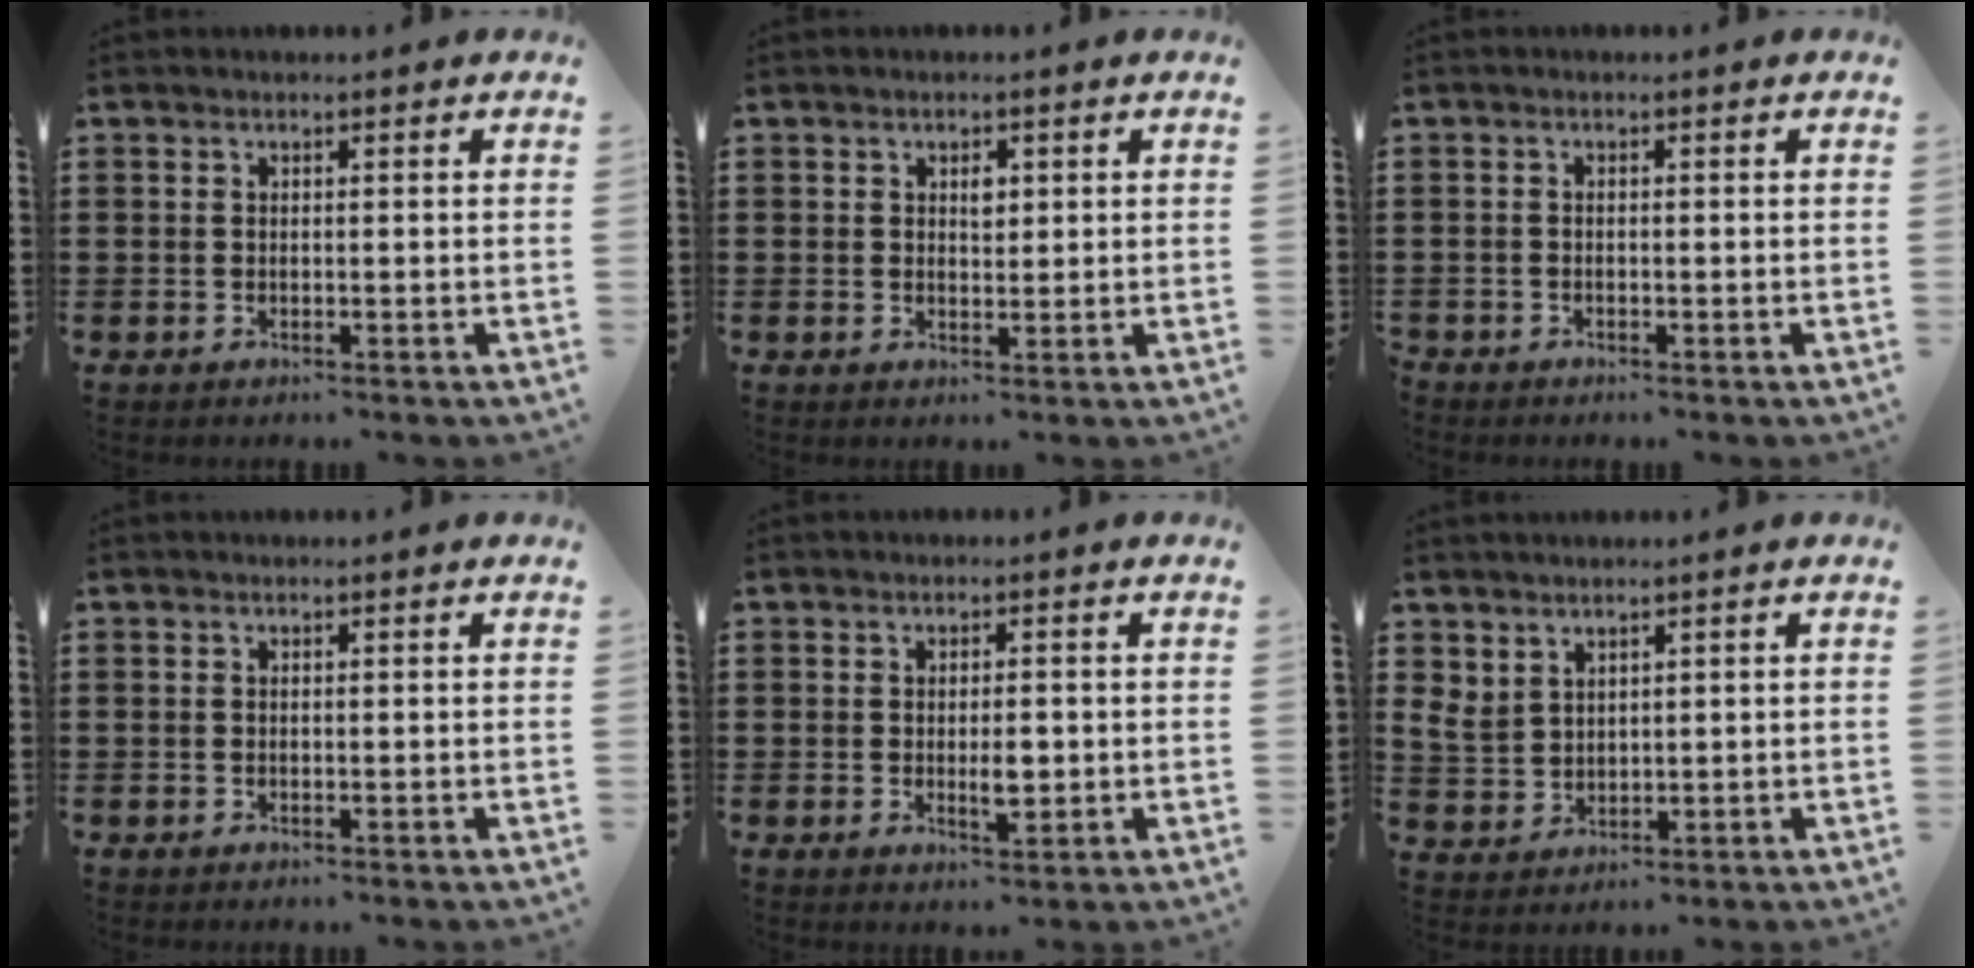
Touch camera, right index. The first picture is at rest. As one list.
[{"total": 2.0, "force": [0.8, 1.1, 1.4], "torque": [-0.014, -0.001, 0.009]}, {"total": 0.6, "force": [-0.6, 0.2, 0.1], "torque": [-0.003, -0.001, -0.013]}, {"total": 0.0}, {"total": 3.2, "force": [-0.3, 1.1, 3.0], "torque": [-0.053, 0.000, -0.005]}, {"total": 3.4, "force": [2.3, 2.3, 1.1], "torque": [-0.040, 0.005, 0.042]}]